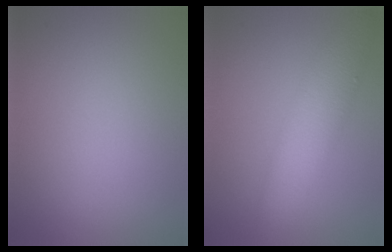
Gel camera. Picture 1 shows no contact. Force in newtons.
{"total": 4.6, "press": 4.6, "slide": 0.0}